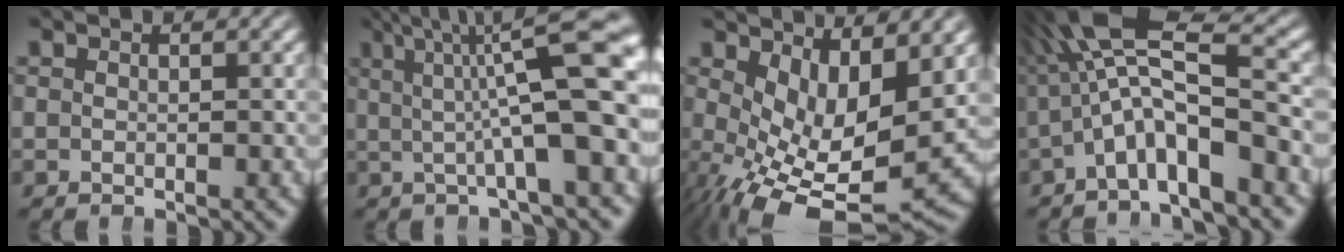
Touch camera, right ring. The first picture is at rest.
{"total": 8.8, "force": [2.6, 1.6, 8.2], "torque": [-0.079, 0.020, 0.035]}
{"total": 9.6, "force": [-2.0, 5.3, 7.8], "torque": [-0.129, -0.047, -0.007]}
{"total": 7.8, "force": [1.6, 3.7, 6.7], "torque": [-0.133, -0.004, 0.025]}